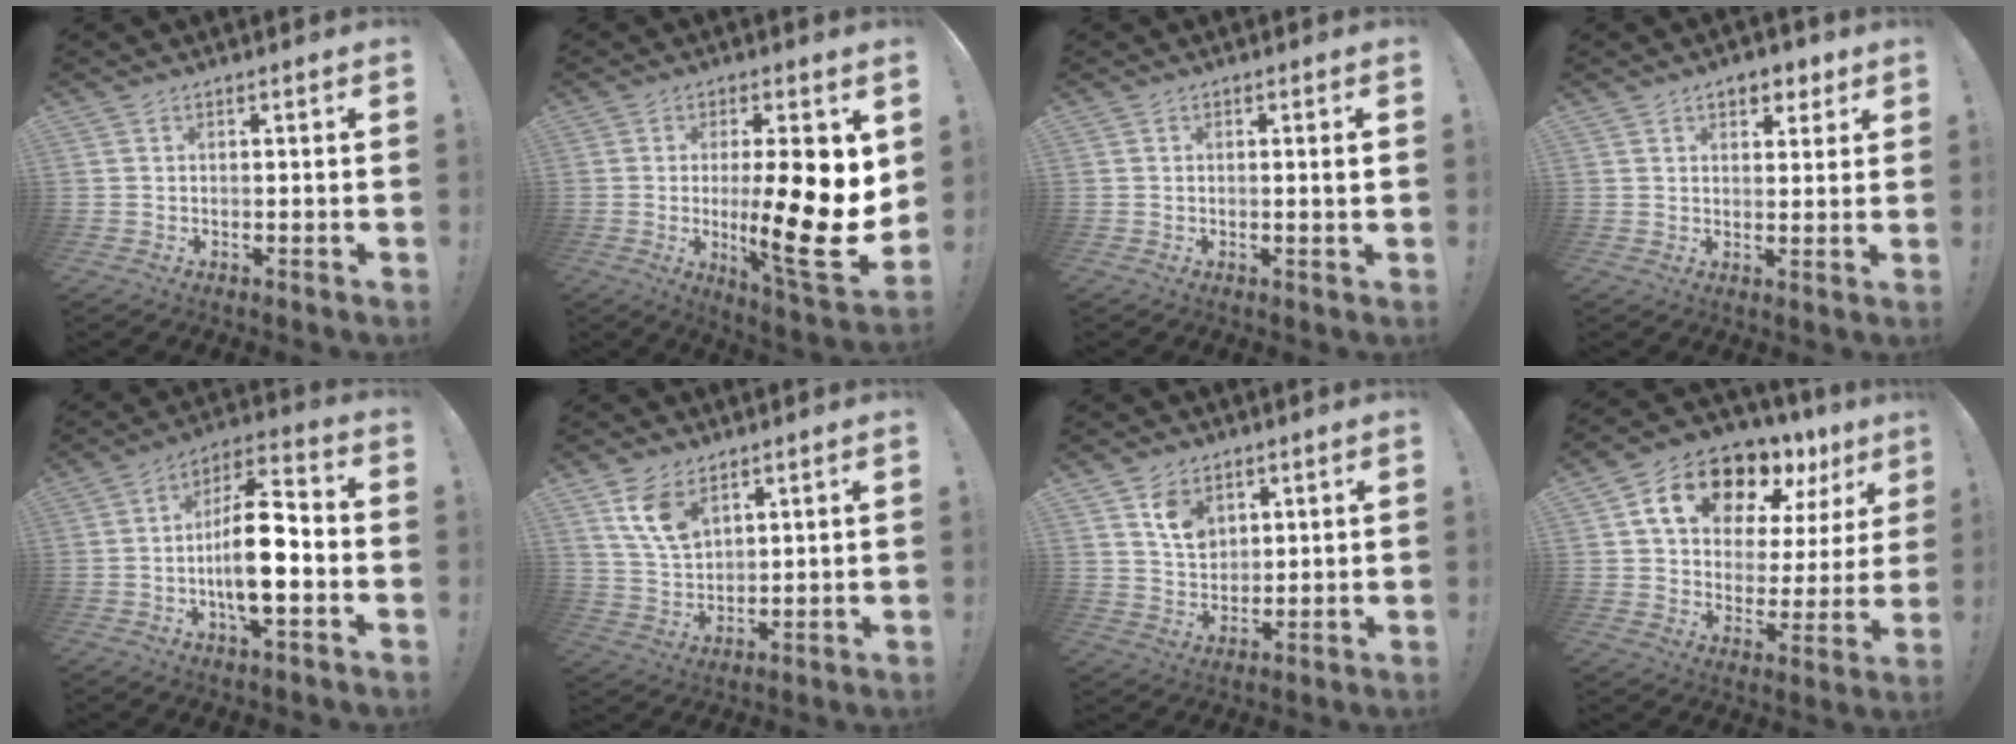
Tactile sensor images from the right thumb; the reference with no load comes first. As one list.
[{"total": 20.3, "force": [0.1, 4.2, 19.9], "torque": [-0.302, -0.027, 0.005]}, {"total": 1.6, "force": [0.2, -0.3, 1.6], "torque": [-0.027, -0.001, 0.002]}, {"total": 5.8, "force": [3.6, 3.6, 2.7], "torque": [-0.017, -0.017, 0.061]}, {"total": 15.5, "force": [-3.1, 4.9, 14.4], "torque": [-0.259, 0.006, -0.056]}, {"total": 9.9, "force": [6.0, 5.7, 5.4], "torque": [-0.100, -0.022, 0.117]}, {"total": 8.1, "force": [4.5, 5.6, 3.7], "torque": [-0.044, -0.026, 0.084]}, {"total": 17.5, "force": [11.8, 9.2, 9.2], "torque": [-0.143, -0.074, 0.209]}]